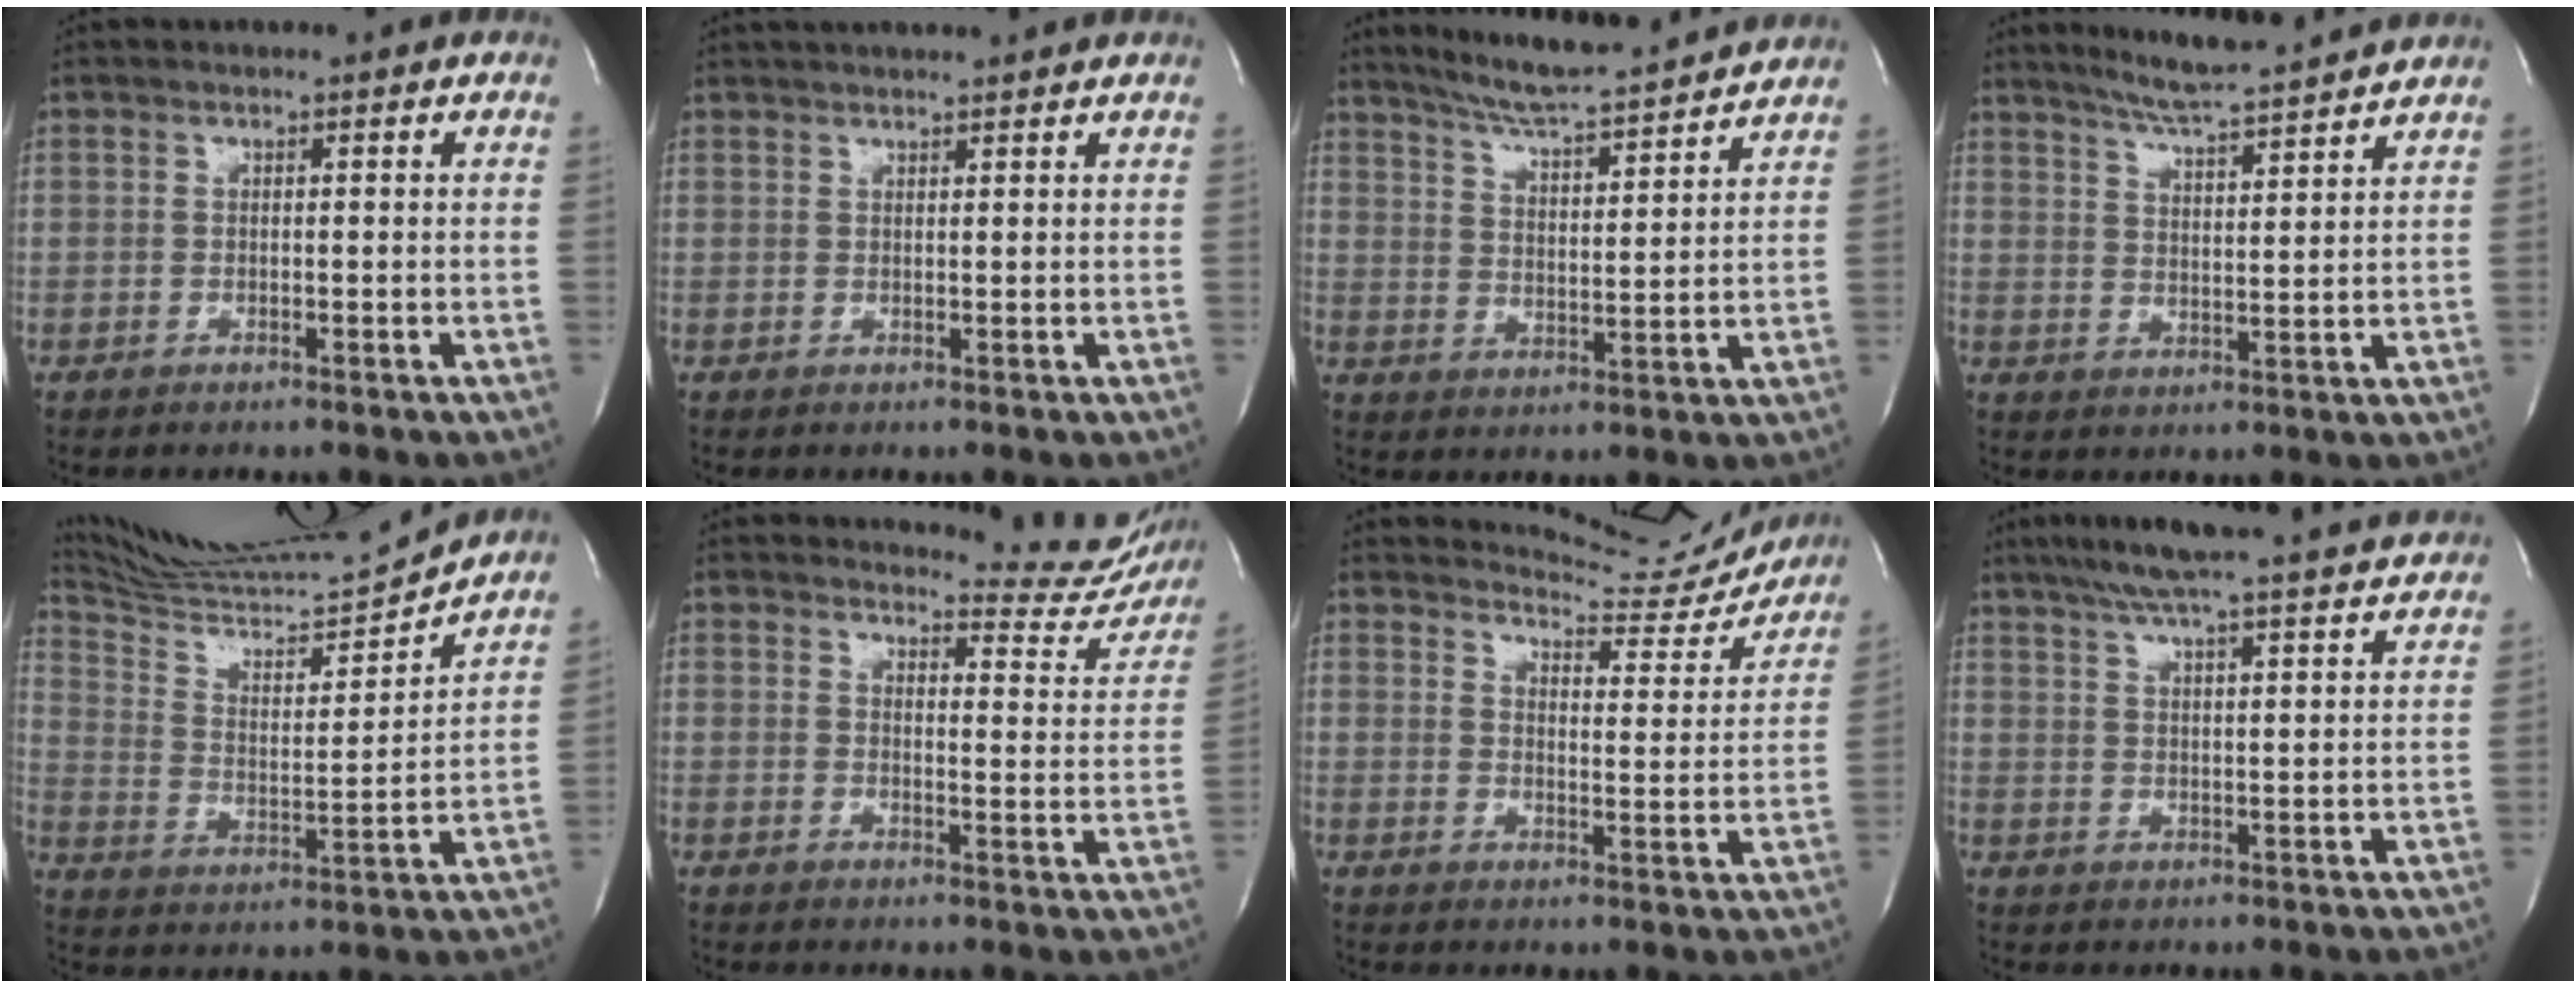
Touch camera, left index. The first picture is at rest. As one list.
[{"total": 7.7, "force": [7.0, 0.6, 3.0], "torque": [-0.050, 0.025, 0.092]}, {"total": 14.6, "force": [13.4, 0.6, 5.8], "torque": [-0.101, 0.006, 0.203]}, {"total": 11.6, "force": [10.6, -0.1, 4.8], "torque": [-0.086, 0.010, 0.159]}, {"total": 17.0, "force": [16.2, -1.5, 5.0], "torque": [-0.103, -0.036, 0.269]}, {"total": 11.0, "force": [10.9, 1.6, -0.1], "torque": [0.018, -0.075, 0.104]}, {"total": 10.4, "force": [10.4, 0.8, -0.5], "torque": [0.006, -0.048, 0.123]}, {"total": 20.3, "force": [18.4, 0.6, 8.6], "torque": [-0.144, 0.010, 0.247]}]